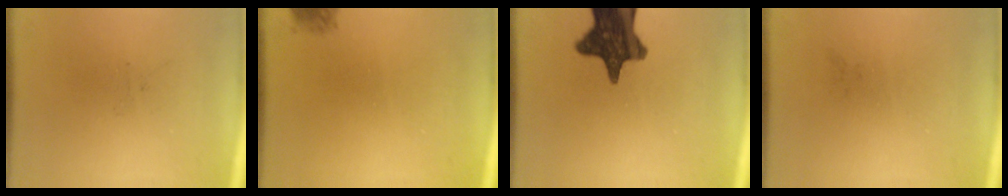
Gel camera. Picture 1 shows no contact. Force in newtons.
{"total": 1.5}
{"total": 13.4}
{"total": 0.0}